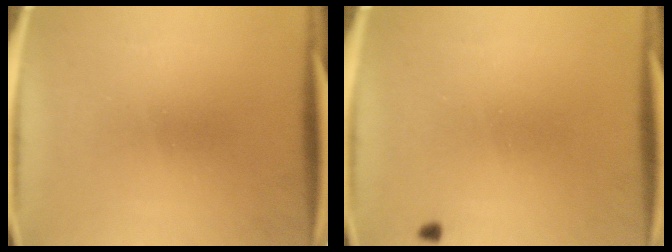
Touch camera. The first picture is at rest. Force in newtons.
{"total": 0.6}